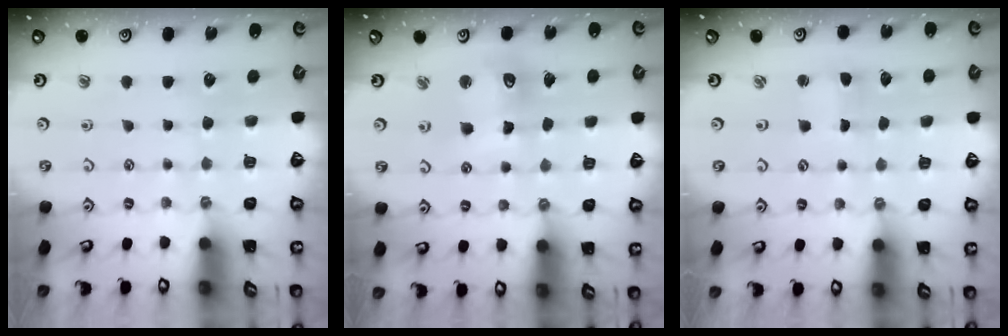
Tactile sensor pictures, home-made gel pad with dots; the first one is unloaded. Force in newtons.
{"total": 10.4, "press": 10.3, "slide": 1.4}
{"total": 2.1, "press": 2.1, "slide": 0.3}